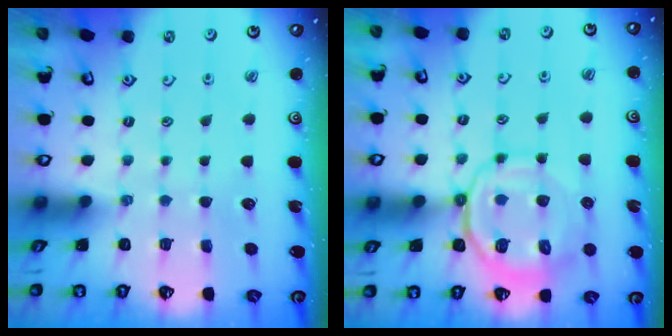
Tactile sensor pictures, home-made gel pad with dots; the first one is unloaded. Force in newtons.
{"total": 12.1, "press": 12.0, "slide": 1.6}